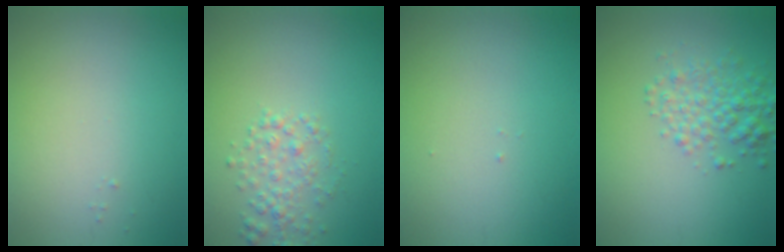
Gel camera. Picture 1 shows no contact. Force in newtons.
{"total": 2.3, "press": 2.3, "slide": 0.1}
{"total": 0.0}
{"total": 3.3, "press": 3.3, "slide": 0.1}